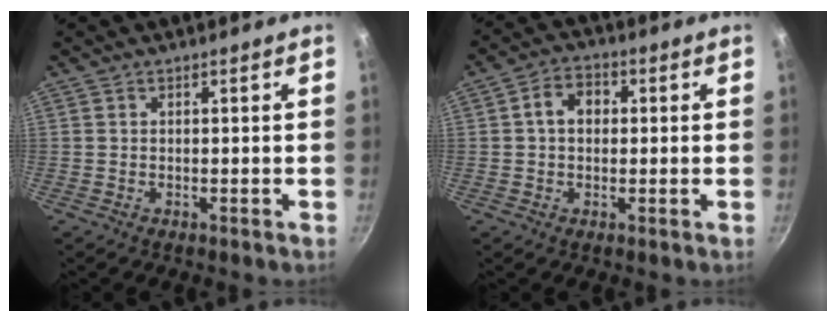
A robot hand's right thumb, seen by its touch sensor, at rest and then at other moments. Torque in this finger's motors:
{"motor_torque": [0.20, 1.50, 0.80, -0.54, 0.13]}